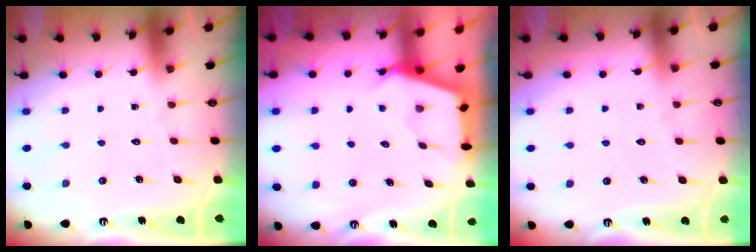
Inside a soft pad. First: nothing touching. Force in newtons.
{"total": 2.6, "press": 2.6, "slide": 0.3}
{"total": 1.7, "press": 1.7, "slide": 0.4}